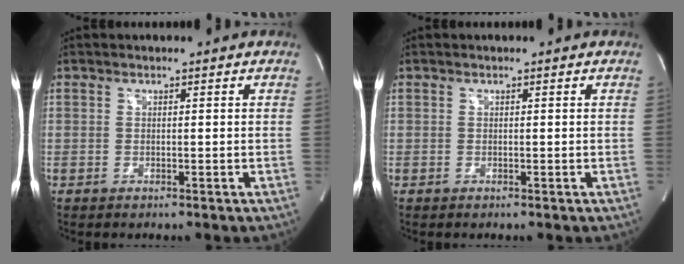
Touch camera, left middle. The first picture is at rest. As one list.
[{"total": 0.0}]